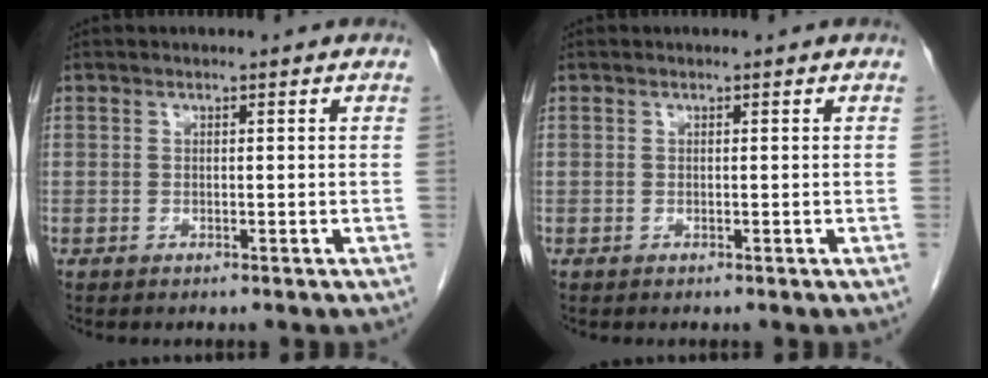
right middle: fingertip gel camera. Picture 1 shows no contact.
{"total": 0.0}